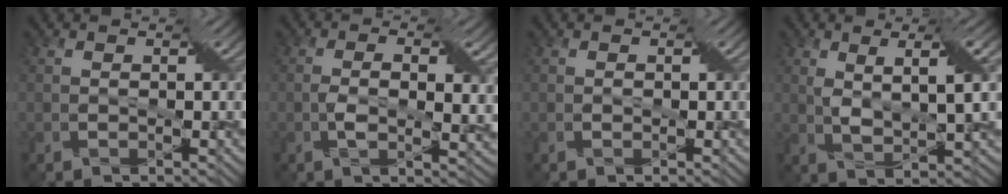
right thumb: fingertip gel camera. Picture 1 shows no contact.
{"total": 4.5, "force": [0.1, 1.8, 4.1], "torque": [-0.075, -0.008, 0.000]}
{"total": 0.0}
{"total": 4.9, "force": [2.1, 0.9, 4.3], "torque": [-0.079, 0.001, 0.038]}